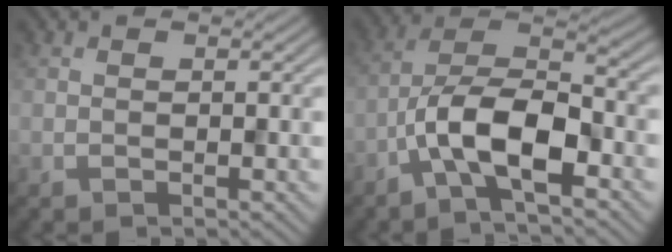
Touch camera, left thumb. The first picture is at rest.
{"total": 9.7, "force": [-4.4, 3.7, 7.8], "torque": [-0.144, 0.010, -0.096]}